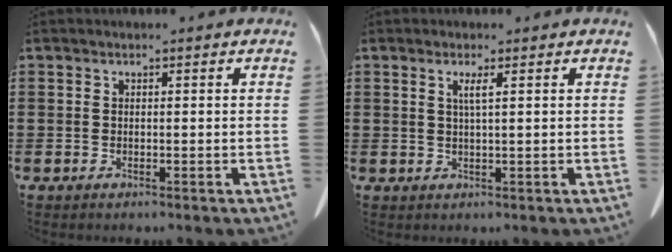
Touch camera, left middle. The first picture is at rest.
{"total": 2.0, "force": [0.7, -0.1, 1.9], "torque": [-0.039, -0.003, 0.013]}